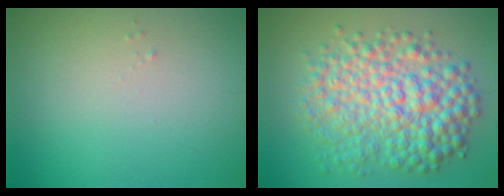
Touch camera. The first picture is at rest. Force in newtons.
{"total": 7.9, "press": 7.9, "slide": 0.1}